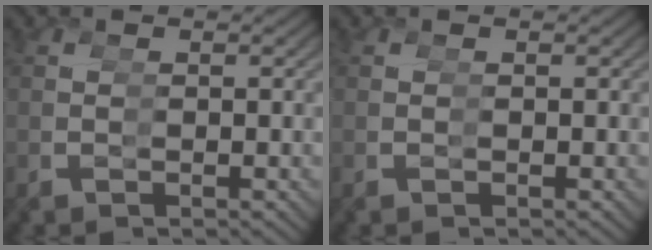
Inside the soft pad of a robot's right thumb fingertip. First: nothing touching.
{"total": 0.0}